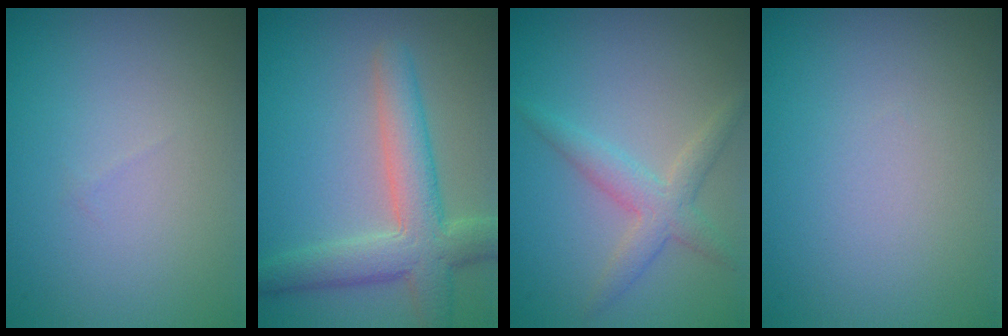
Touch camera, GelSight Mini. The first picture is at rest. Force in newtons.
{"total": 5.8, "press": 5.8, "slide": 0.4}
{"total": 2.7, "press": 2.7, "slide": 0.0}
{"total": 0.0}